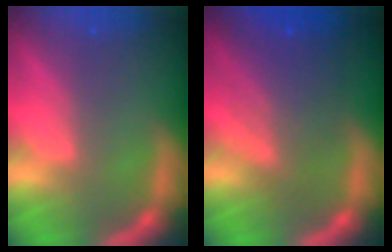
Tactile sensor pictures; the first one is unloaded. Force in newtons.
{"total": 6.5}